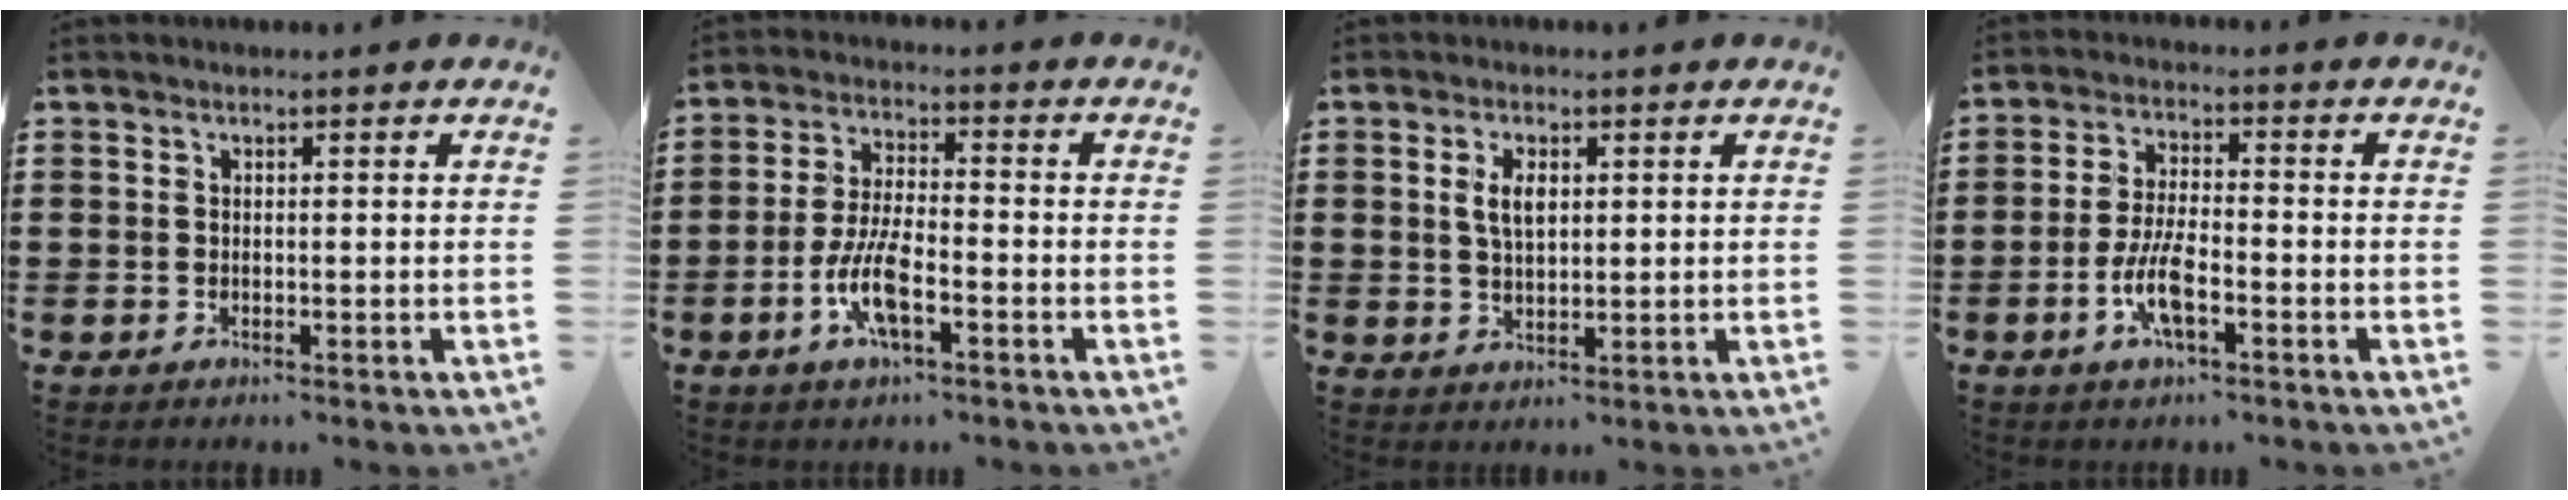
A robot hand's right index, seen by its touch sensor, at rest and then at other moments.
{"total": 7.7, "force": [-3.1, 2.4, 6.6], "torque": [-0.146, -0.010, -0.061]}
{"total": 3.8, "force": [0.9, 1.8, 3.2], "torque": [-0.067, 0.008, 0.014]}
{"total": 6.7, "force": [-2.6, 2.1, 5.8], "torque": [-0.128, -0.007, -0.052]}